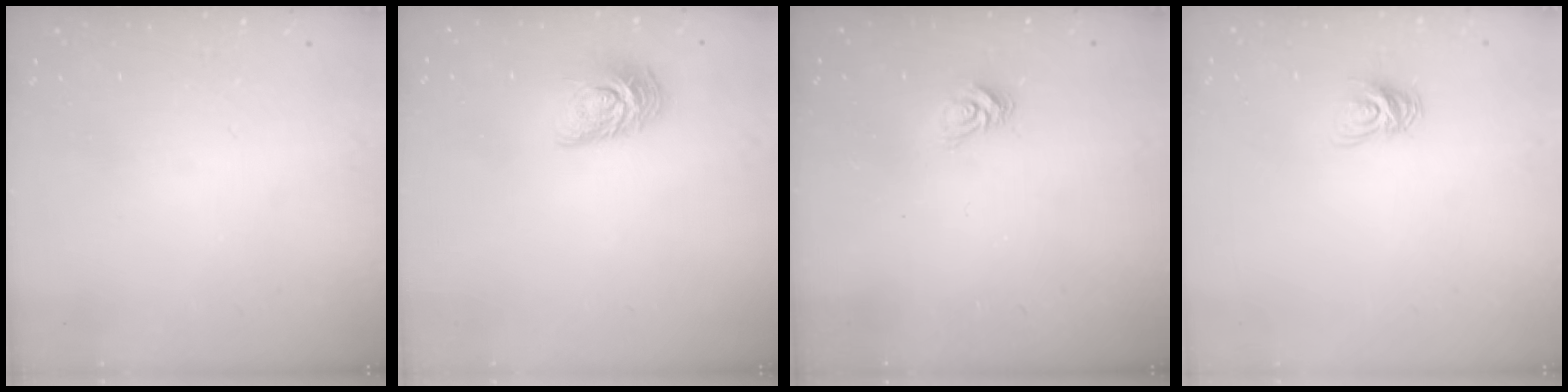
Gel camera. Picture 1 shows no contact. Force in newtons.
{"total": 10.5, "press": 10.5, "slide": 0.6}
{"total": 6.2, "press": 6.1, "slide": 0.4}
{"total": 5.5, "press": 5.5, "slide": 0.7}